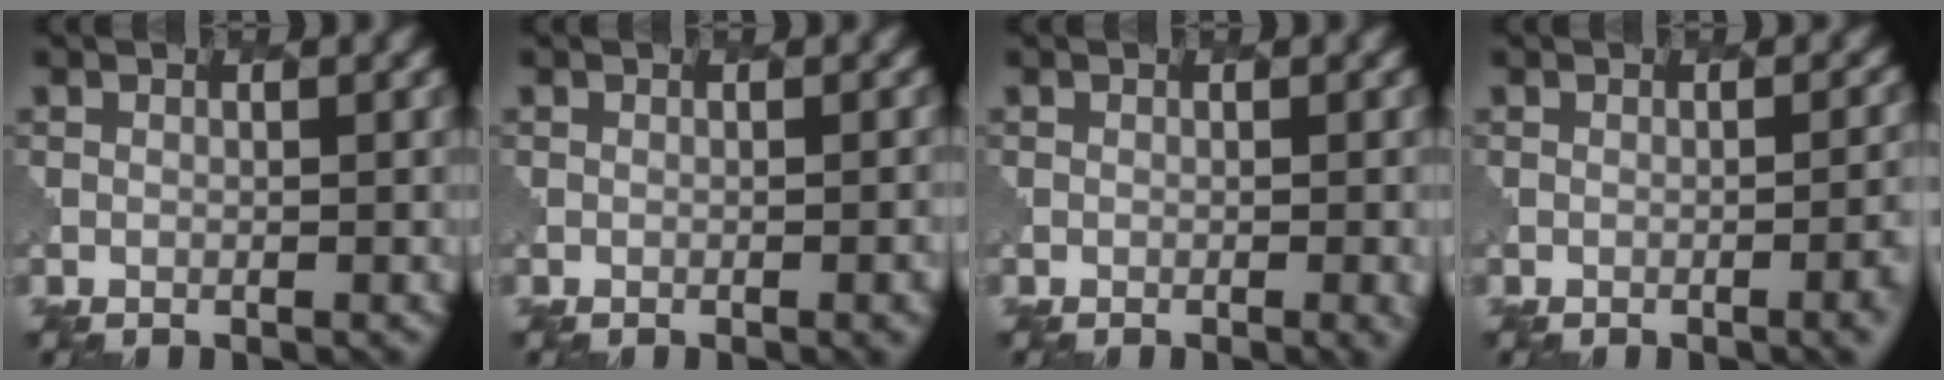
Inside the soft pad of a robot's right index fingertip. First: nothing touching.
{"total": 2.3, "force": [-1.1, 0.7, 1.9], "torque": [-0.005, 0.007, -0.009]}
{"total": 1.8, "force": [-0.8, 0.4, 1.6], "torque": [-0.016, 0.001, -0.009]}
{"total": 4.6, "force": [-1.9, 1.8, 3.7], "torque": [-0.015, 0.009, -0.018]}